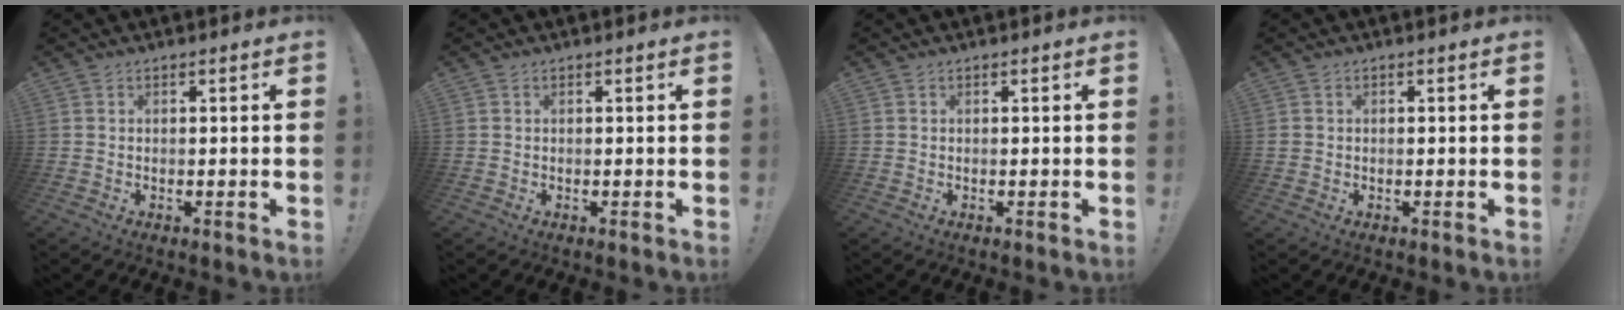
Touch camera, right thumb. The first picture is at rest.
{"total": 0.0}
{"total": 0.0}
{"total": 0.8, "force": [-0.2, 0.8, 0.0], "torque": [-0.007, 0.005, -0.001]}